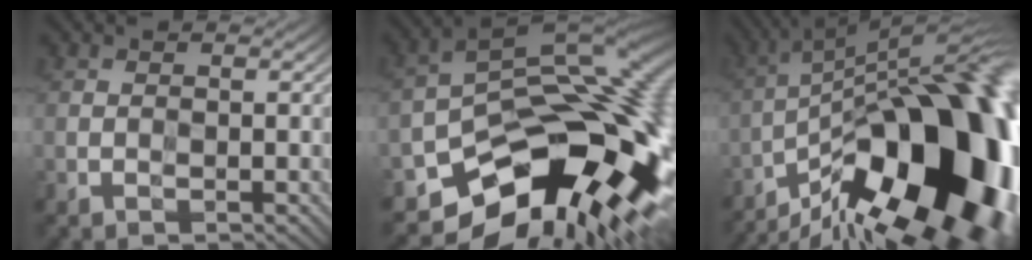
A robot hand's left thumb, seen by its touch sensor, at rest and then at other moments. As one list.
[{"total": 18.0, "force": [-7.6, 9.8, 13.1], "torque": [-0.174, -0.031, -0.116]}, {"total": 23.1, "force": [-11.1, 8.2, 18.5], "torque": [-0.240, -0.002, -0.173]}]